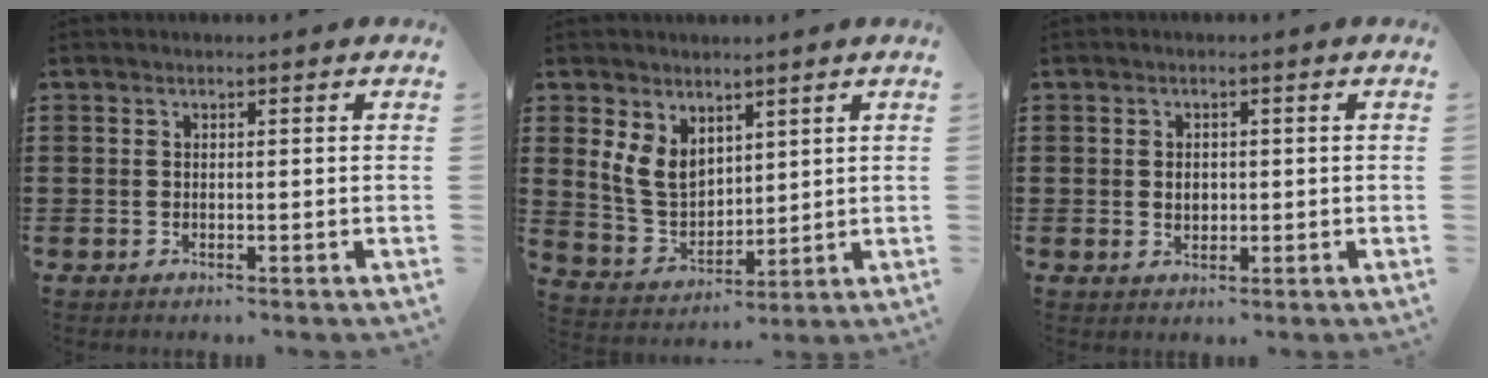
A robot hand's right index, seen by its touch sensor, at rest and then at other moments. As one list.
[{"total": 6.7, "force": [3.1, 4.8, 3.5], "torque": [-0.101, 0.003, 0.057]}, {"total": 1.8, "force": [0.1, 1.3, 1.2], "torque": [-0.026, 0.008, 0.000]}]